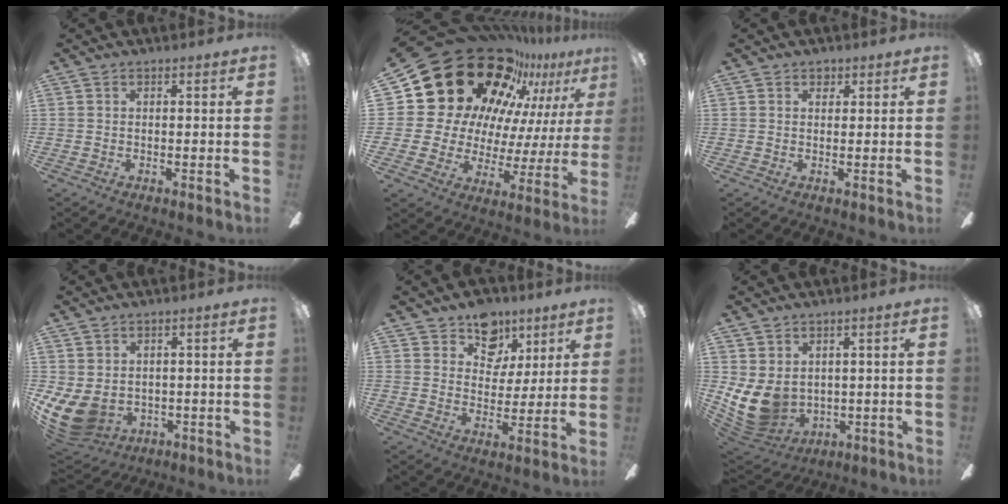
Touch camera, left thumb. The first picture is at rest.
{"total": 29.1, "force": [19.4, 17.0, 13.5], "torque": [-0.199, -0.167, 0.384]}
{"total": 1.5, "force": [1.0, 1.0, 0.4], "torque": [0.007, -0.004, 0.014]}
{"total": 7.9, "force": [-1.2, 6.0, 5.0], "torque": [-0.131, -0.007, -0.019]}
{"total": 11.6, "force": [7.3, 8.0, 4.1], "torque": [-0.058, -0.041, 0.136]}
{"total": 10.3, "force": [1.3, 8.0, 6.3], "torque": [-0.165, -0.023, 0.029]}